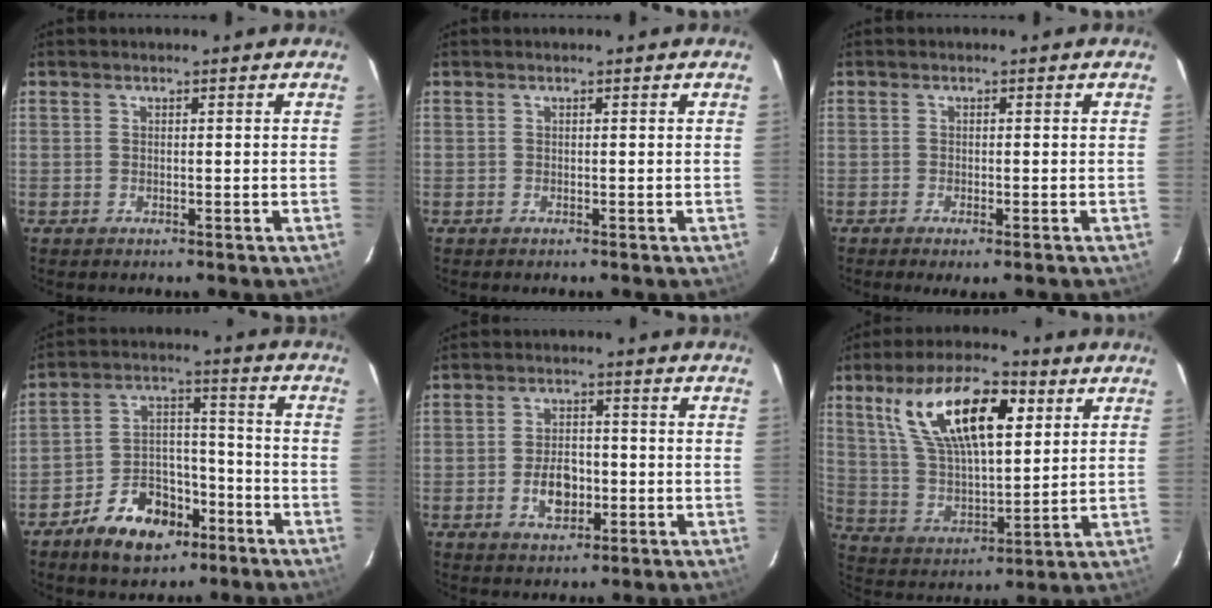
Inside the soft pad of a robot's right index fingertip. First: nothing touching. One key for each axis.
{"total": 0.0}
{"total": 2.5, "fx": -1.6, "fy": 0.4, "fz": 1.8, "tx": -0.038, "ty": -0.008, "tz": -0.025}
{"total": 12.5, "fx": -7.9, "fy": 7.5, "fz": 6.1, "tx": -0.122, "ty": 0.029, "tz": -0.121}
{"total": 6.3, "fx": -1.9, "fy": 3.9, "fz": 4.6, "tx": -0.088, "ty": 0.005, "tz": -0.025}
{"total": 18.4, "fx": 7.8, "fy": 7.4, "fz": 15.0, "tx": -0.272, "ty": 0.025, "tz": 0.148}